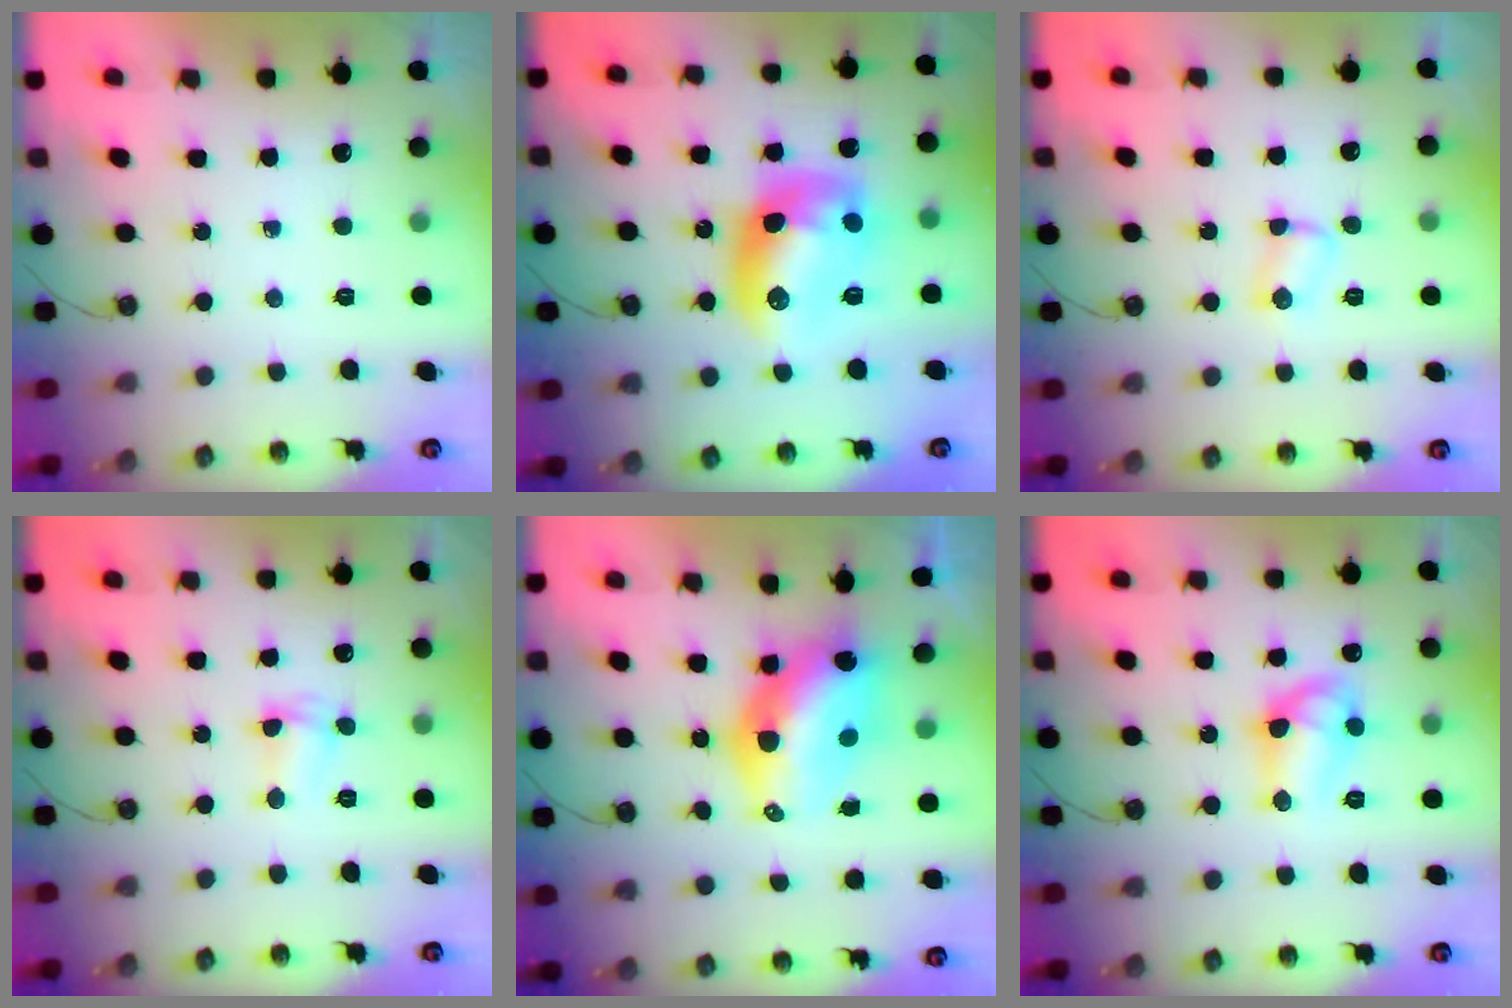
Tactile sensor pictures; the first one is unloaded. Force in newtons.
{"total": 14.0, "press": 14.0, "slide": 1.2}
{"total": 2.9, "press": 2.9, "slide": 0.5}
{"total": 2.4, "press": 2.4, "slide": 0.3}
{"total": 12.8, "press": 12.8, "slide": 1.4}
{"total": 11.6, "press": 11.6, "slide": 1.0}